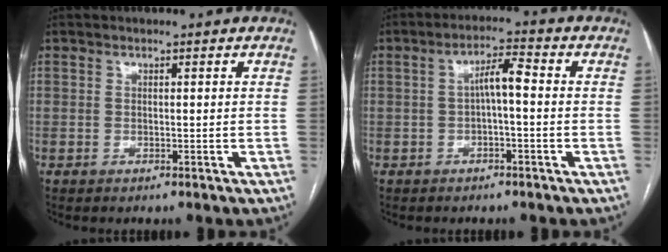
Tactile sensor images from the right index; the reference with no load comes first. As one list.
[{"total": 4.4, "force": [-0.1, 0.8, 4.3], "torque": [-0.073, 0.018, -0.002]}]